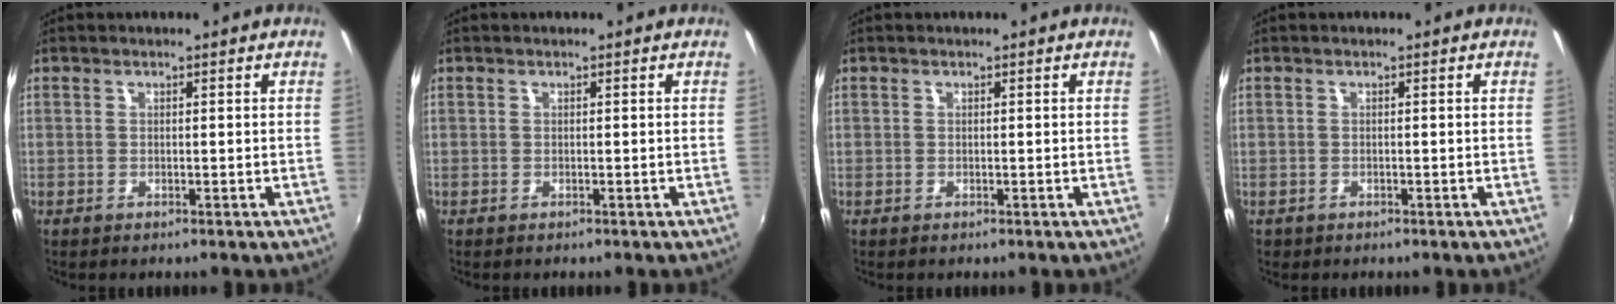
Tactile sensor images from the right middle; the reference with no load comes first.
{"total": 0.0}
{"total": 0.0}
{"total": 0.8, "force": [-0.5, 0.6, 0.1], "torque": [-0.006, -0.003, -0.006]}